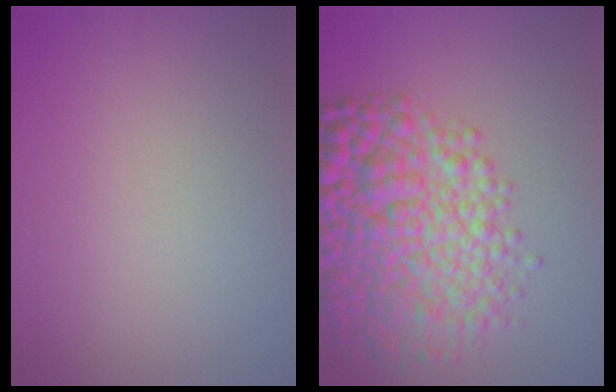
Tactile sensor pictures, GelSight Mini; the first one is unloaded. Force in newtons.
{"total": 9.3, "press": 9.3, "slide": 0.1}